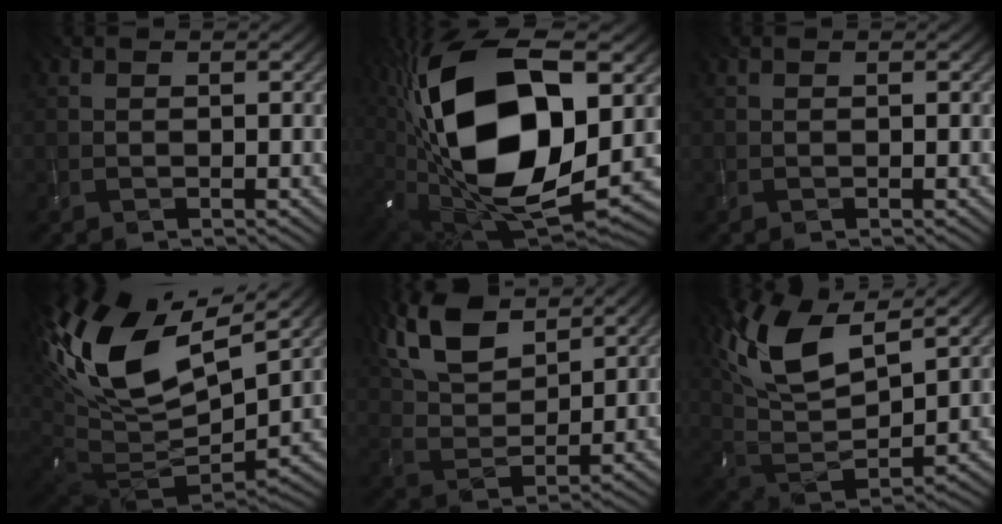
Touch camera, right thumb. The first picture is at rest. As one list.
[{"total": 20.6, "force": [2.1, 10.7, 17.4], "torque": [-0.357, -0.005, 0.040]}, {"total": 0.0}, {"total": 17.6, "force": [6.6, 8.9, 13.7], "torque": [-0.288, 0.011, 0.138]}, {"total": 10.5, "force": [6.4, 4.5, 7.0], "torque": [-0.172, 0.021, 0.129]}, {"total": 12.5, "force": [6.7, 4.3, 9.6], "torque": [-0.222, 0.016, 0.137]}]